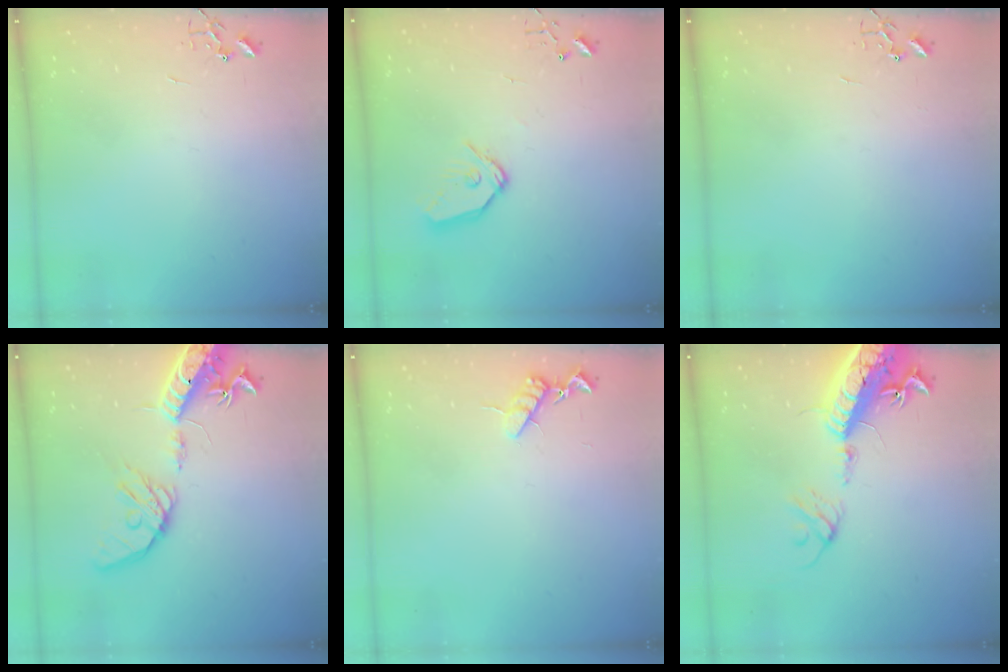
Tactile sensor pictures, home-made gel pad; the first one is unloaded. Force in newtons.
{"total": 9.9, "press": 9.8, "slide": 1.2}
{"total": 0.0}
{"total": 19.4, "press": 19.1, "slide": 3.3}
{"total": 9.1, "press": 9.1, "slide": 0.6}
{"total": 22.7, "press": 22.1, "slide": 4.9}